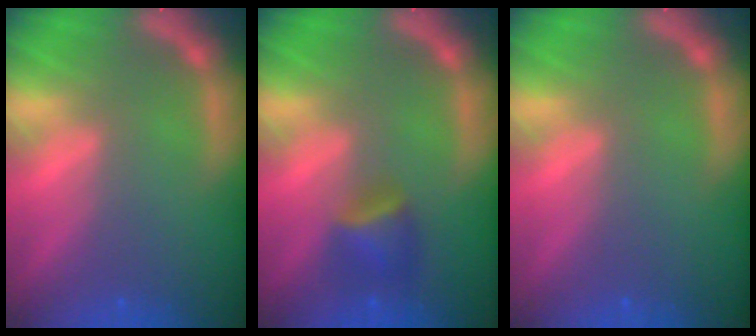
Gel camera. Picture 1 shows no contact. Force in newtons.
{"total": 2.9}
{"total": 0.0}